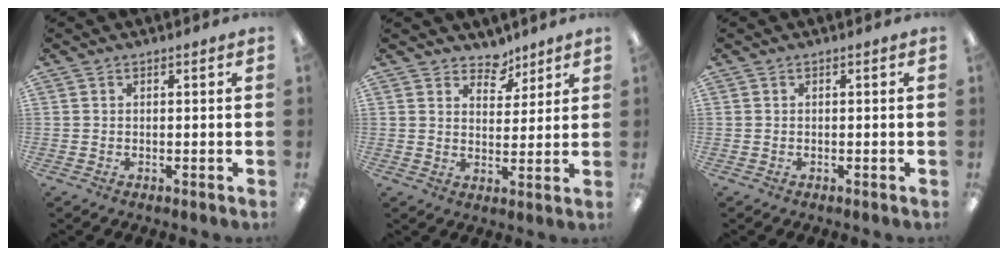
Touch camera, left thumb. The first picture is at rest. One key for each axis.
{"total": 6.2, "fx": 5.1, "fy": 3.5, "fz": 1.1, "tx": -0.009, "ty": -0.033, "tz": 0.090}
{"total": 0.0}